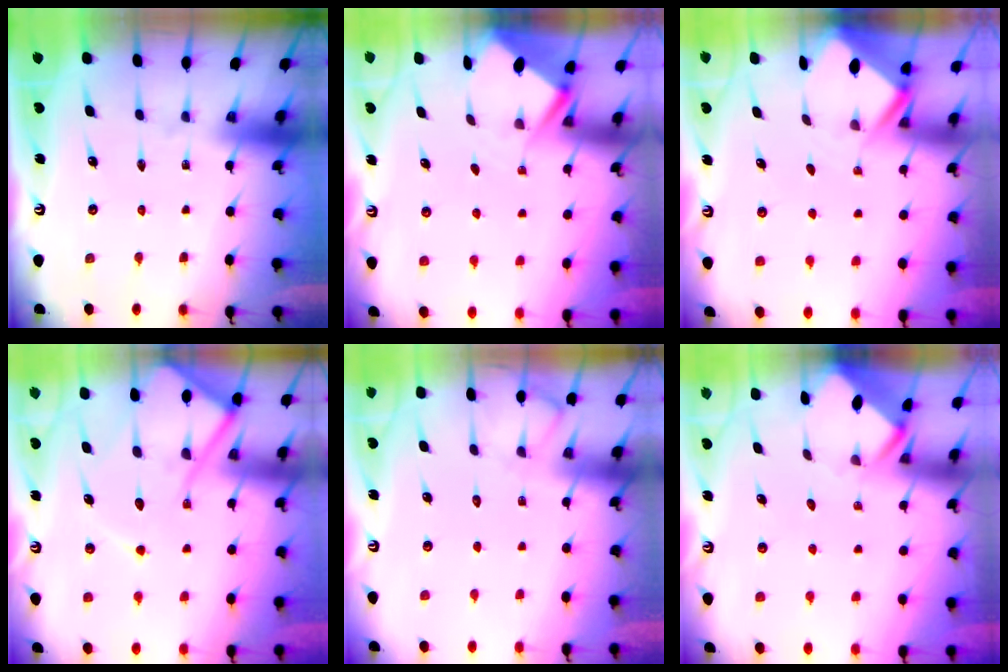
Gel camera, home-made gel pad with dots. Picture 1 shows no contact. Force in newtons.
{"total": 2.9, "press": 2.8, "slide": 0.4}
{"total": 2.4, "press": 2.4, "slide": 0.1}
{"total": 13.1, "press": 13.1, "slide": 1.3}
{"total": 5.3, "press": 5.2, "slide": 0.6}
{"total": 3.4, "press": 3.4, "slide": 0.2}